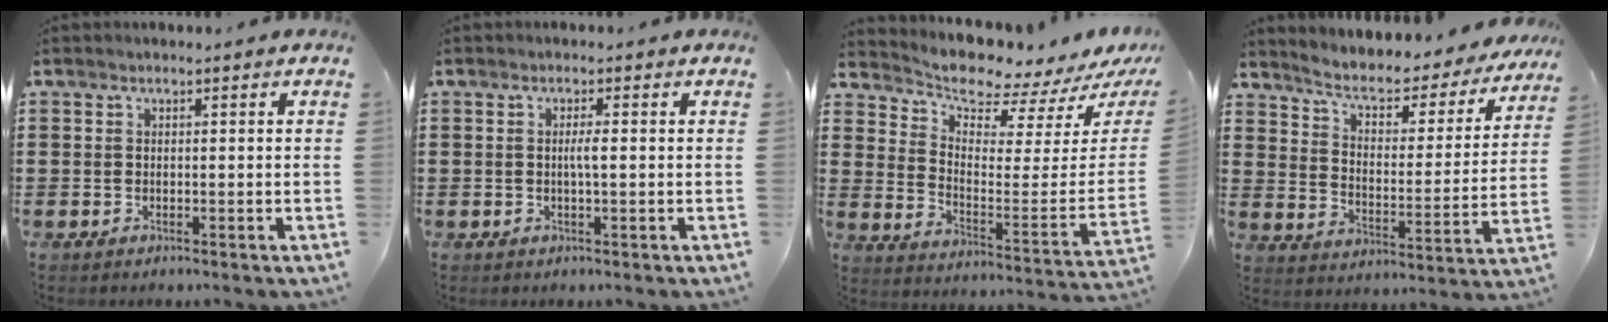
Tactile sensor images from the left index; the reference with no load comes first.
{"total": 1.9, "force": [0.1, -0.1, 1.9], "torque": [-0.037, -0.004, 0.002]}
{"total": 5.9, "force": [5.6, 0.4, 1.7], "torque": [-0.063, -0.064, 0.094]}
{"total": 5.0, "force": [4.7, 0.0, 1.6], "torque": [-0.055, -0.040, 0.076]}